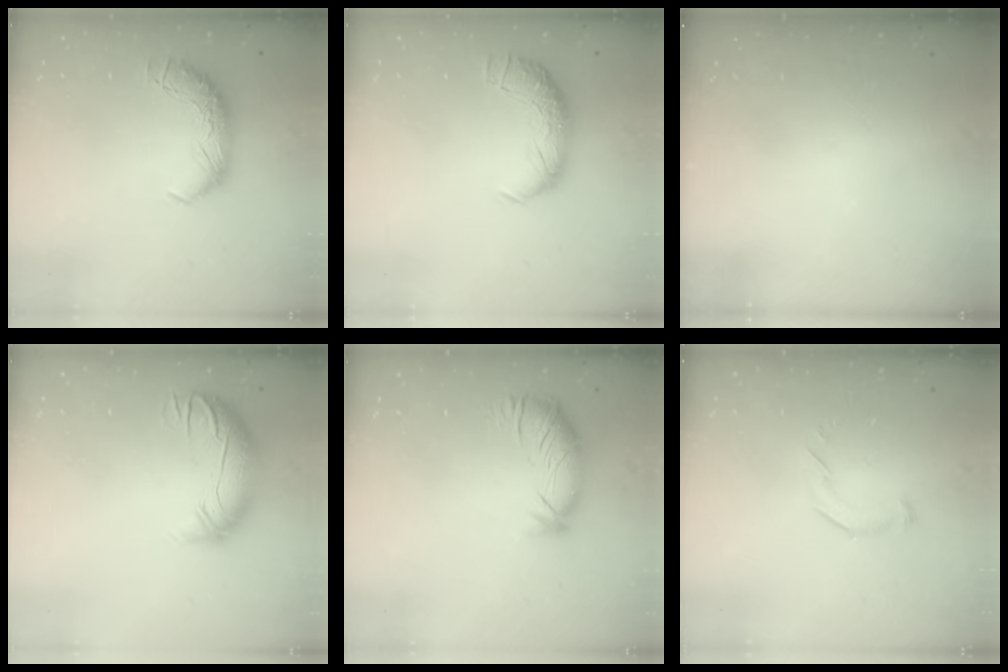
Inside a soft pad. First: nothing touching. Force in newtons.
{"total": 2.4, "press": 1.0, "slide": 2.2}
{"total": 11.2, "press": 11.2, "slide": 0.4}
{"total": 3.1, "press": 1.1, "slide": 2.9}
{"total": 2.7, "press": 2.0, "slide": 1.8}
{"total": 6.5, "press": 6.4, "slide": 0.7}